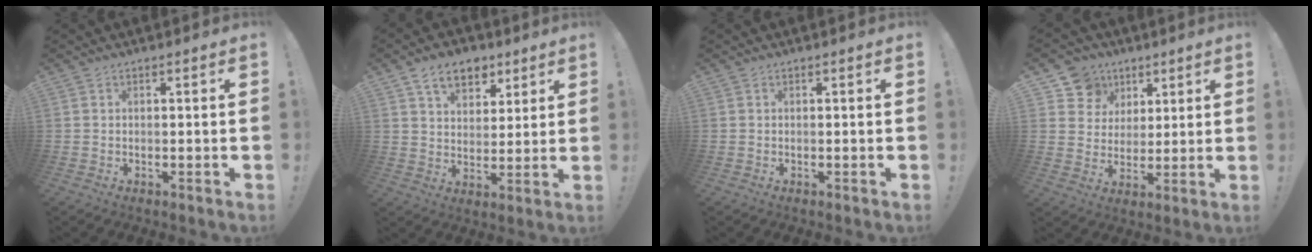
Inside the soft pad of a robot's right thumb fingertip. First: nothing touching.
{"total": 10.8, "force": [6.2, 7.0, 5.2], "torque": [-0.071, -0.025, 0.118]}
{"total": 0.0}
{"total": 10.5, "force": [5.2, 8.8, 2.2], "torque": [-0.030, -0.030, 0.105]}